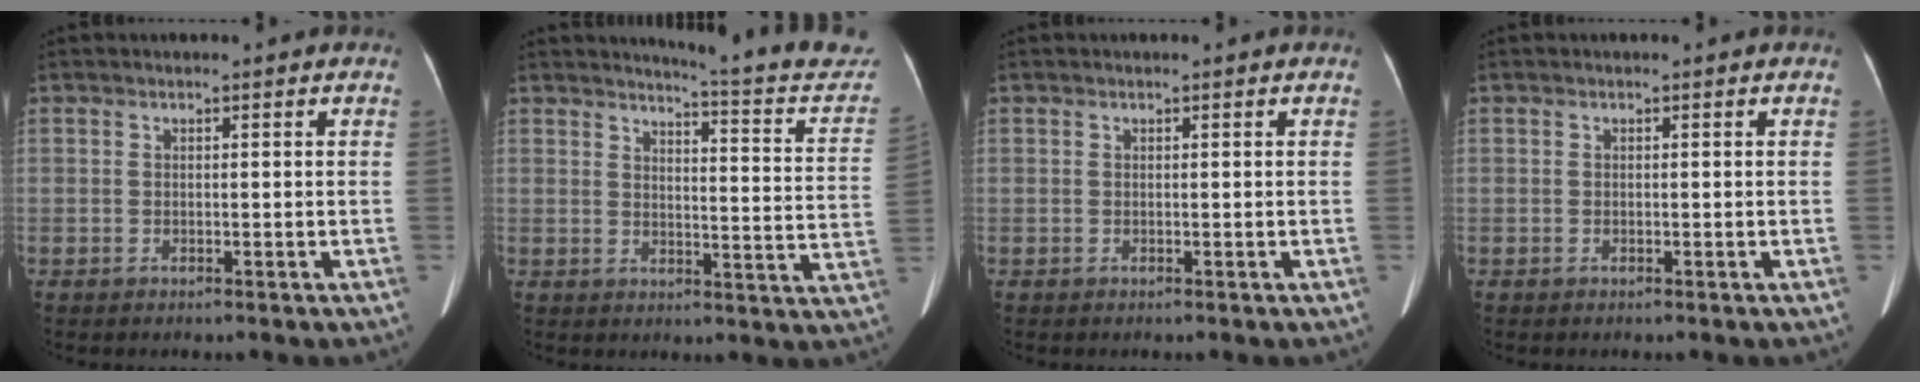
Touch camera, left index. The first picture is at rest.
{"total": 16.1, "force": [15.5, 0.5, 4.4], "torque": [-0.043, -0.088, 0.157]}
{"total": 0.0}
{"total": 0.0}